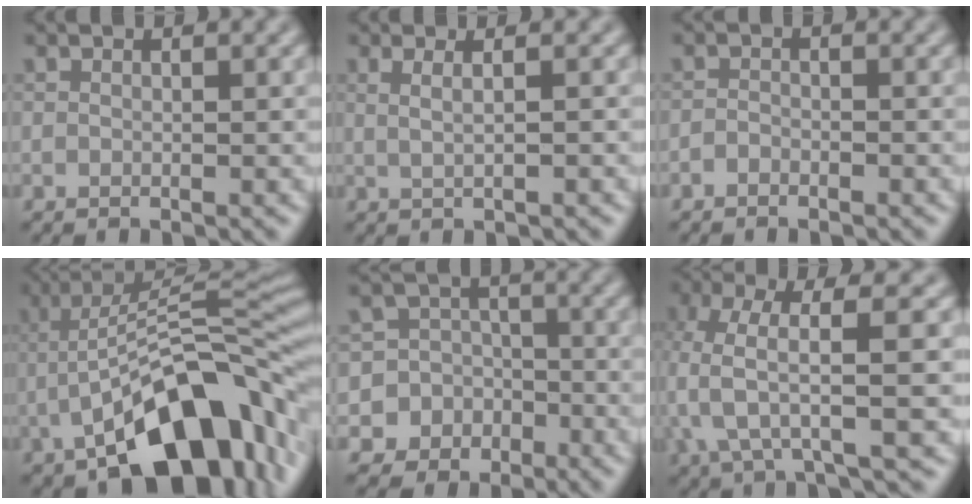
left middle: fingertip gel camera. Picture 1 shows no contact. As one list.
[{"total": 2.5, "force": [0.9, 1.2, 2.0], "torque": [-0.019, 0.000, -0.009]}, {"total": 0.9, "force": [-0.7, 0.5, 0.2], "torque": [-0.003, 0.000, -0.016]}, {"total": 12.8, "force": [-5.2, 5.5, 10.4], "torque": [-0.160, 0.013, -0.091]}, {"total": 9.0, "force": [-3.9, 8.1, 0.7], "torque": [-0.013, 0.003, -0.081]}, {"total": 6.6, "force": [0.4, 1.9, 6.3], "torque": [-0.135, -0.002, 0.004]}]